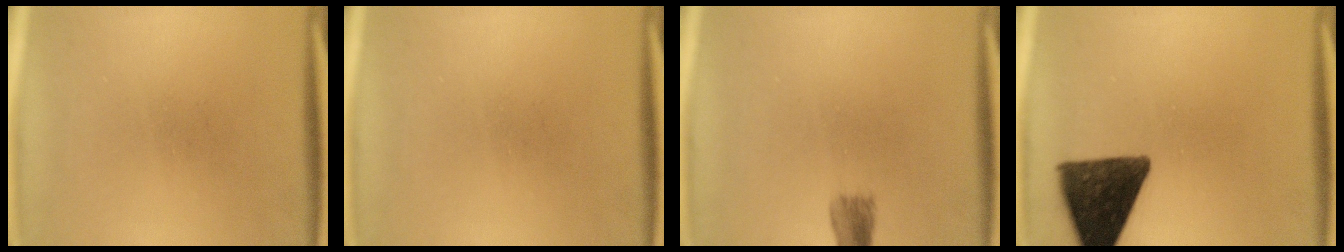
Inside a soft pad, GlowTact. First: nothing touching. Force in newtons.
{"total": 0.0}
{"total": 2.5}
{"total": 13.0}